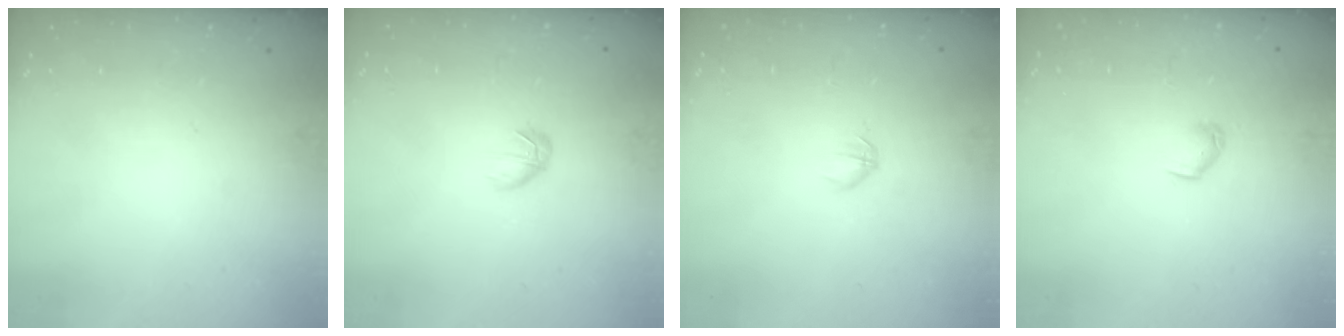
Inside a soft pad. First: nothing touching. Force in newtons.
{"total": 4.6, "press": 4.5, "slide": 1.3}
{"total": 2.8, "press": 2.7, "slide": 0.9}
{"total": 3.4, "press": 3.3, "slide": 0.7}